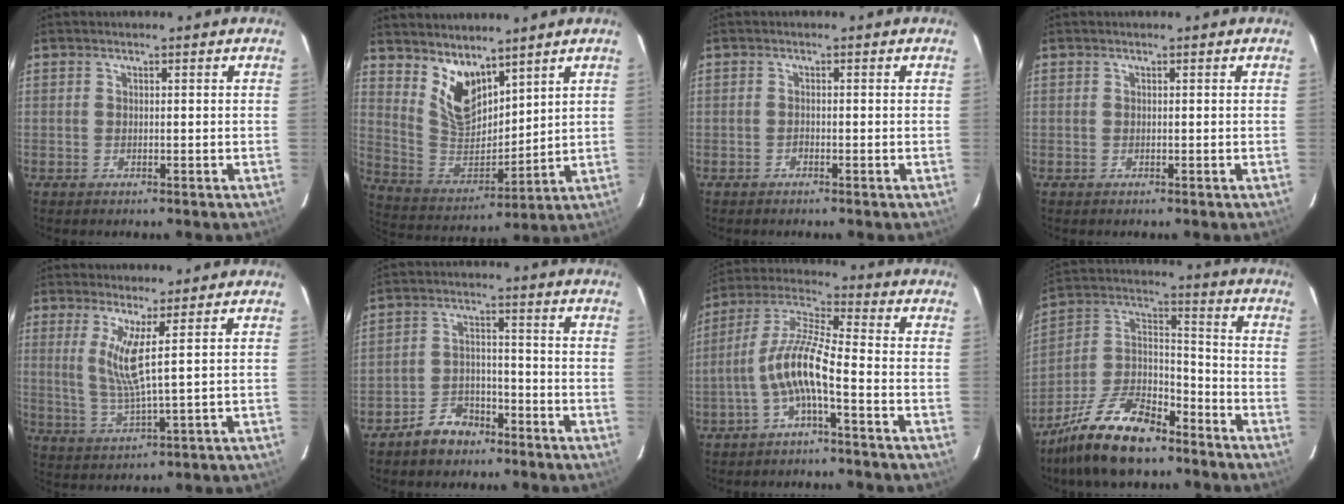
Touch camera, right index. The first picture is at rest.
{"total": 11.4, "force": [7.8, 5.7, 6.0], "torque": [-0.112, -0.005, 0.166]}
{"total": 0.5, "force": [-0.5, 0.2, 0.1], "torque": [-0.001, 0.002, -0.009]}
{"total": 0.0}
{"total": 6.2, "force": [2.4, -0.5, 5.7], "torque": [-0.115, -0.020, 0.050]}
{"total": 7.0, "force": [-5.3, 4.0, 2.1], "torque": [-0.057, 0.021, -0.080]}
{"total": 9.0, "force": [-3.6, 1.1, 8.2], "torque": [-0.187, 0.014, -0.067]}
{"total": 18.1, "force": [-12.7, 7.5, 10.5], "torque": [-0.217, 0.015, -0.226]}